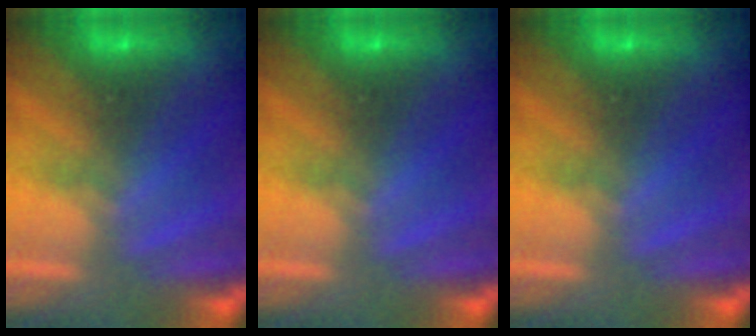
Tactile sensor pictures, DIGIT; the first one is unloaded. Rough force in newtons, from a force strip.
{"total": 0.0}
{"total": 0.0}